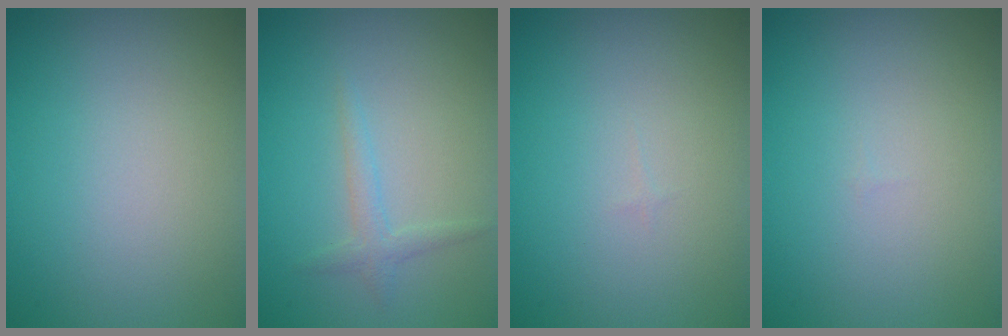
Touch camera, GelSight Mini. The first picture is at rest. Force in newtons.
{"total": 1.5, "press": 1.5, "slide": 0.1}
{"total": 0.0}
{"total": 0.0}